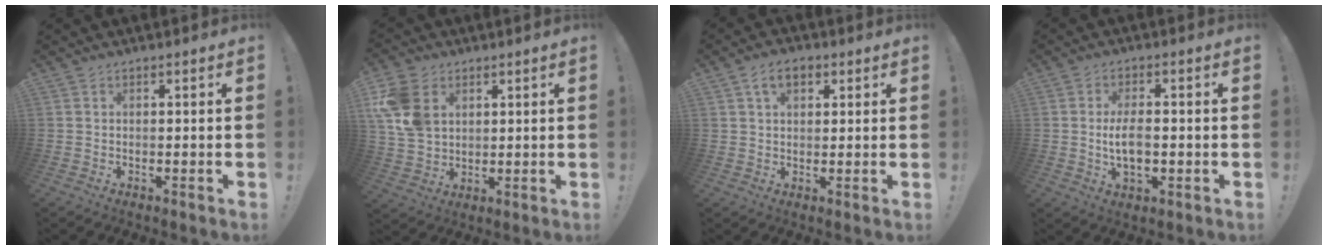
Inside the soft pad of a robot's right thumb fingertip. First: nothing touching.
{"total": 13.0, "force": [4.6, 9.7, 7.4], "torque": [-0.147, -0.007, 0.095]}
{"total": 6.1, "force": [2.6, 3.8, 4.0], "torque": [-0.062, 0.003, 0.047]}
{"total": 6.7, "force": [-0.6, 3.3, 5.8], "torque": [-0.099, -0.005, -0.017]}